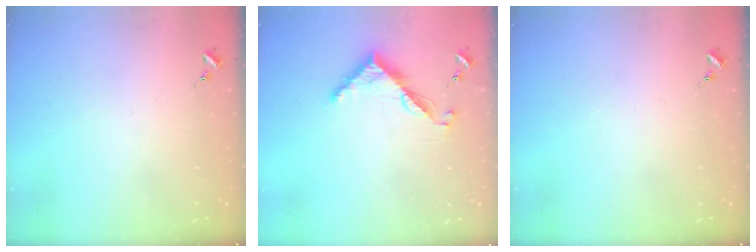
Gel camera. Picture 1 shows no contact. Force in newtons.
{"total": 7.5, "press": 7.4, "slide": 0.6}
{"total": 0.0}